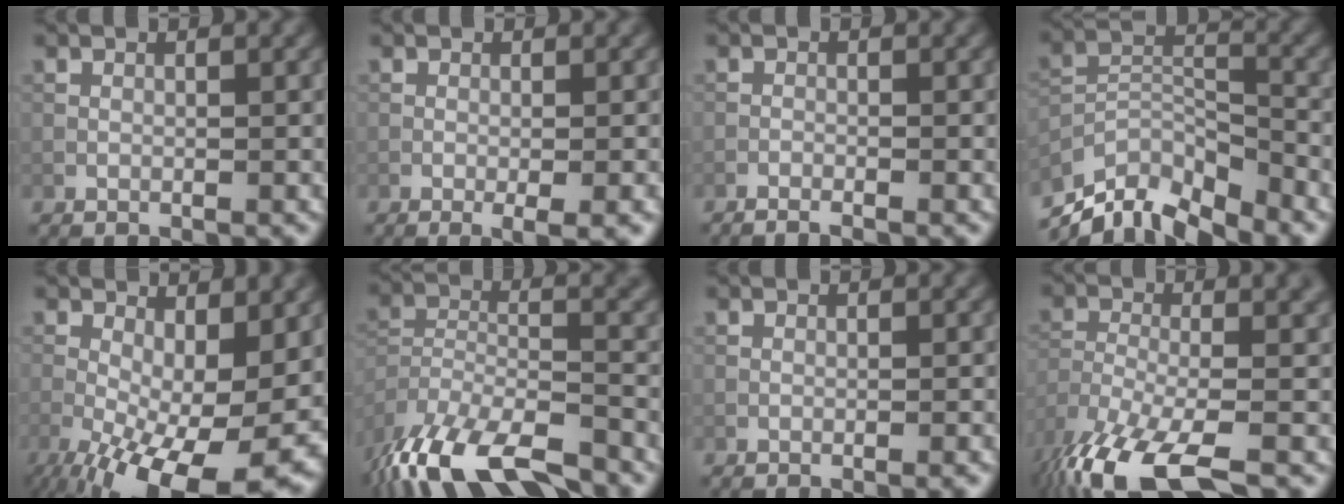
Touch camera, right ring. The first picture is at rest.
{"total": 2.4, "force": [-1.0, 0.3, 2.1], "torque": [-0.032, -0.001, -0.018]}
{"total": 1.4, "force": [-1.2, 0.0, 0.7], "torque": [-0.022, 0.002, -0.026]}
{"total": 8.9, "force": [-7.5, 3.2, 3.5], "torque": [-0.061, -0.006, -0.139]}
{"total": 15.8, "force": [-5.6, 6.3, 13.4], "torque": [-0.220, -0.026, -0.076]}
{"total": 14.0, "force": [-11.2, 3.9, 7.4], "torque": [-0.159, -0.024, -0.180]}
{"total": 0.5, "force": [-0.3, 0.0, 0.4], "torque": [-0.004, 0.001, -0.007]}
{"total": 13.1, "force": [-8.5, 3.8, 9.2], "torque": [-0.187, -0.022, -0.139]}